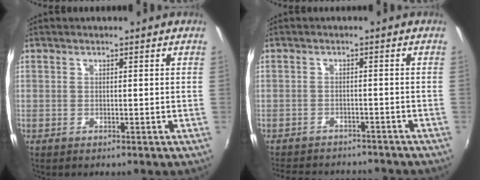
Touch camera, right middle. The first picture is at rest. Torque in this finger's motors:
{"motor_torque": [-0.08, -0.28, -0.41, -0.20]}